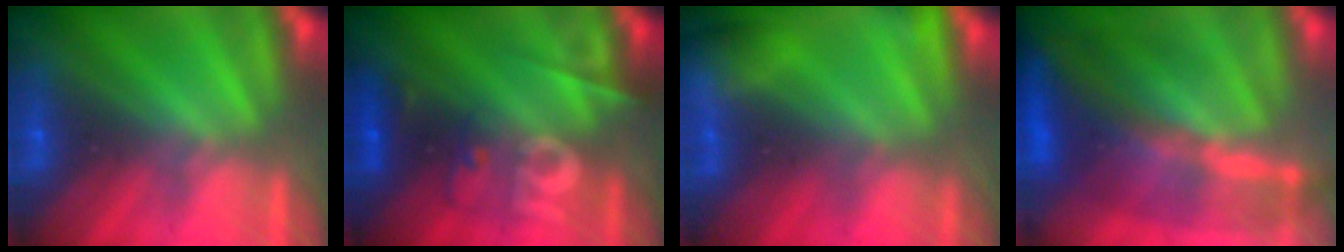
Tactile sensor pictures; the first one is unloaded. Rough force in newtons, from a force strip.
{"total": 2.5}
{"total": 5.4}
{"total": 9.2}